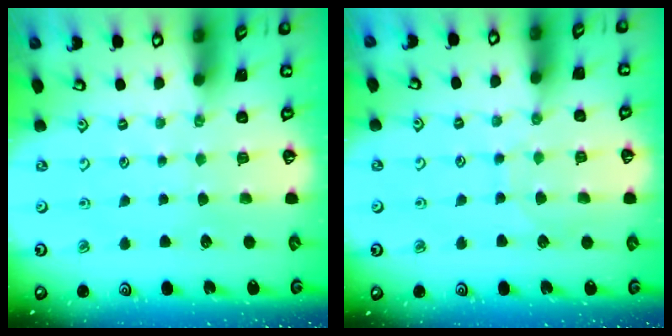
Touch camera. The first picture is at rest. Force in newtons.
{"total": 7.0, "press": 6.9, "slide": 0.4}